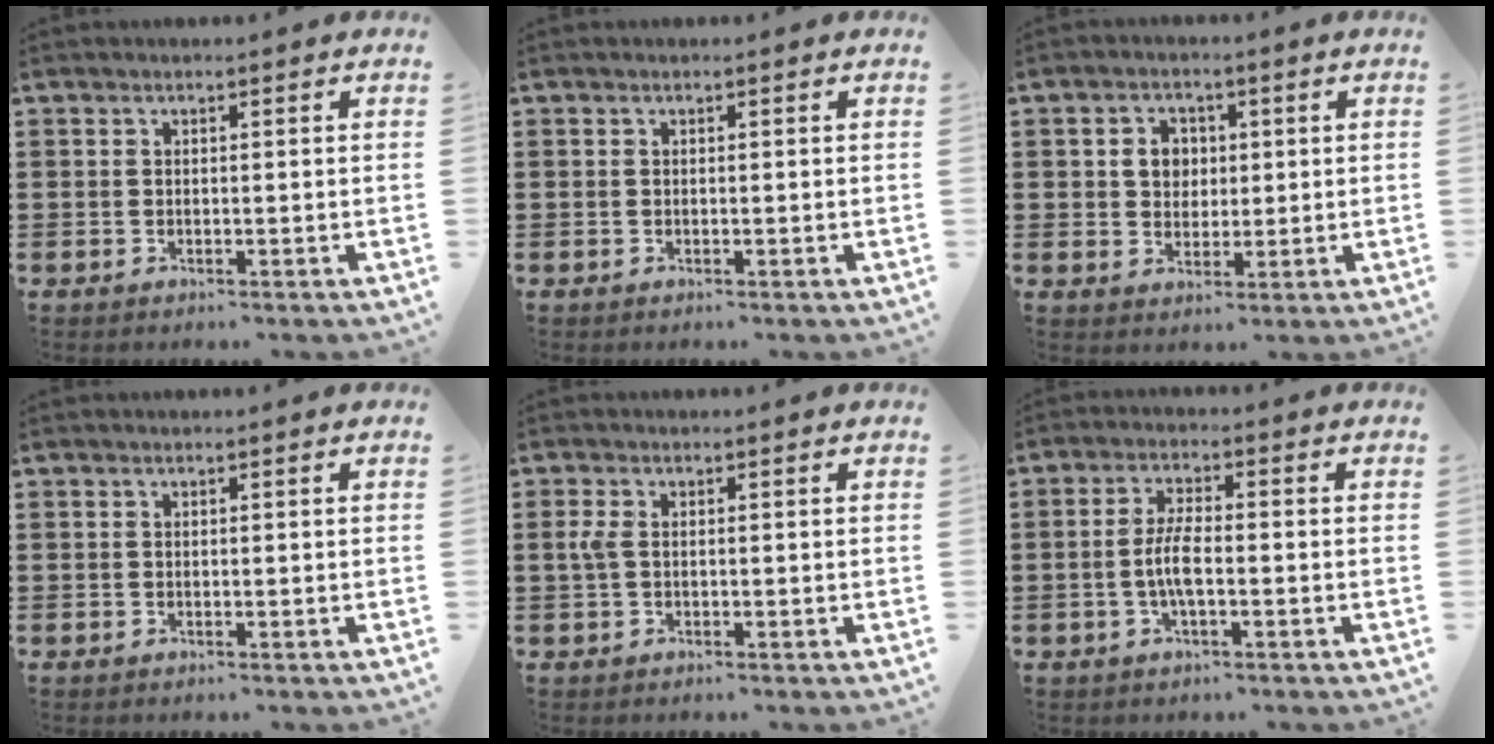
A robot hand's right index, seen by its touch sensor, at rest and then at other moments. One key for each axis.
{"total": 0.0}
{"total": 4.1, "fx": 0.7, "fy": 3.5, "fz": 1.9, "tx": -0.051, "ty": 0.013, "tz": 0.008}
{"total": 0.0}
{"total": 2.3, "fx": 0.0, "fy": 1.0, "fz": 2.0, "tx": -0.063, "ty": -0.003, "tz": -0.009}
{"total": 4.7, "fx": -1.1, "fy": 1.0, "fz": 4.4, "tx": -0.101, "ty": -0.006, "tz": -0.027}